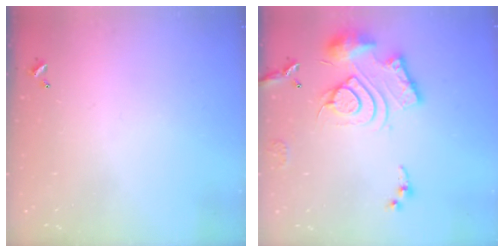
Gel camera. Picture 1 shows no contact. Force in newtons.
{"total": 17.0, "press": 17.0, "slide": 1.7}